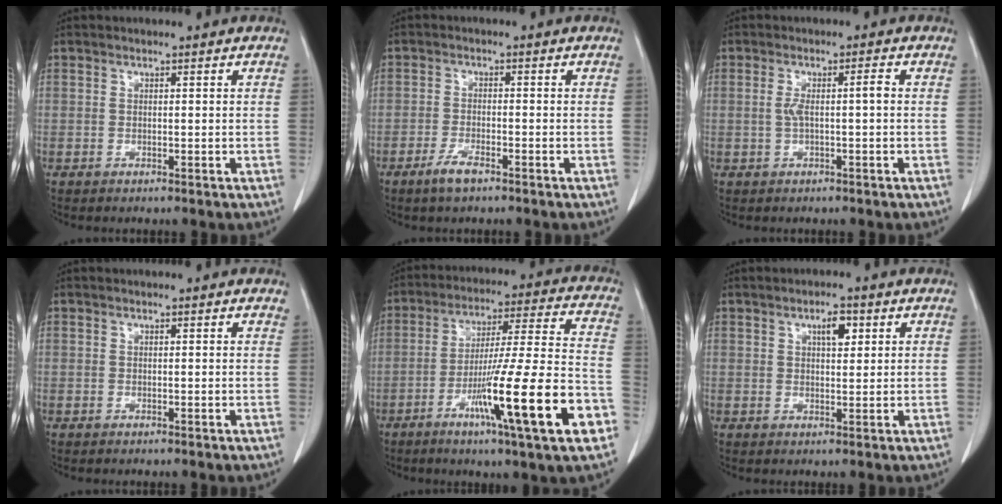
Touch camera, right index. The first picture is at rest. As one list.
[{"total": 3.3, "force": [-2.3, 0.6, 2.2], "torque": [-0.051, -0.002, -0.045]}, {"total": 3.1, "force": [-0.1, 0.3, 3.1], "torque": [-0.062, 0.011, 0.001]}, {"total": 0.6, "force": [0.6, 0.2, 0.0], "torque": [-0.006, 0.001, 0.000]}, {"total": 20.8, "force": [-8.5, 0.0, 18.9], "torque": [-0.287, -0.023, -0.139]}, {"total": 3.3, "force": [1.5, 1.2, 2.7], "torque": [-0.043, 0.001, 0.024]}]